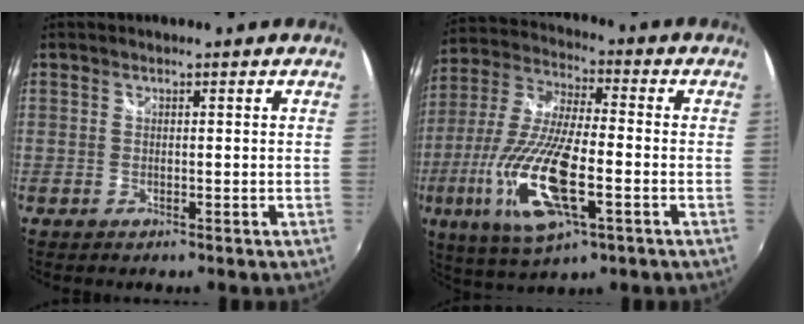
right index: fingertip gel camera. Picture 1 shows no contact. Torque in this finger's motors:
{"motor_torque": [2.14, 0.00, 1.05, 0.21]}